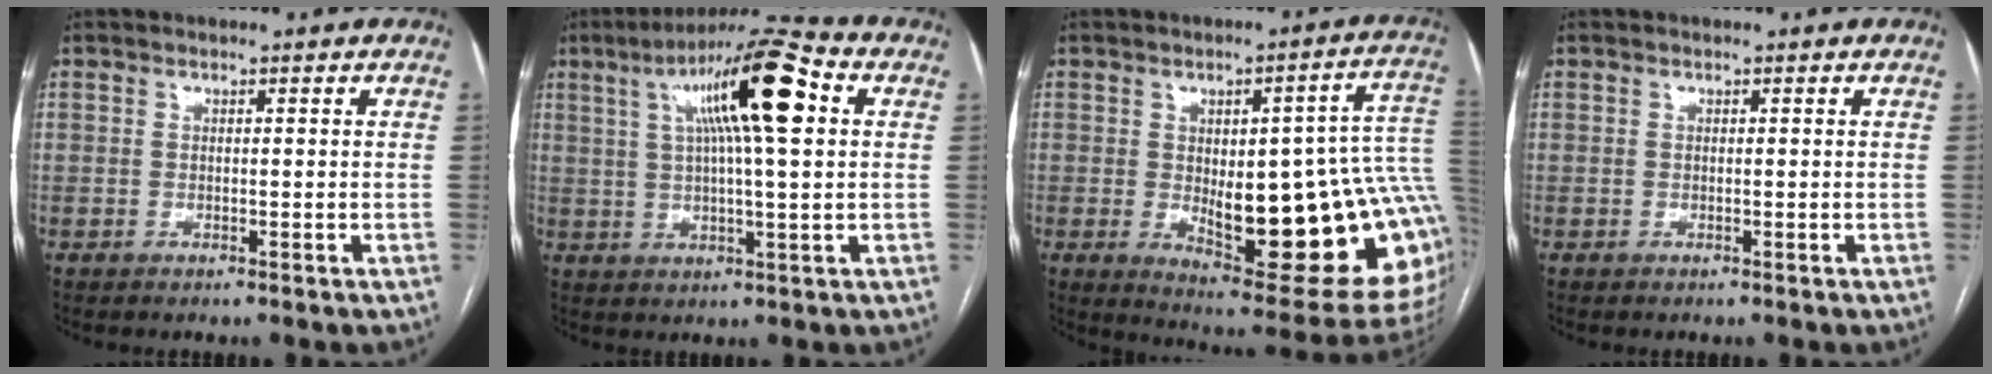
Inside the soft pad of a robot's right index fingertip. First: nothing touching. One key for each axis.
{"total": 15.5, "fx": 4.6, "fy": 1.8, "fz": 14.7, "tx": -0.246, "ty": 0.033, "tz": 0.070}
{"total": 25.8, "fx": -1.1, "fy": 7.1, "fz": 24.8, "tx": -0.237, "ty": 0.017, "tz": 0.009}
{"total": 0.0}